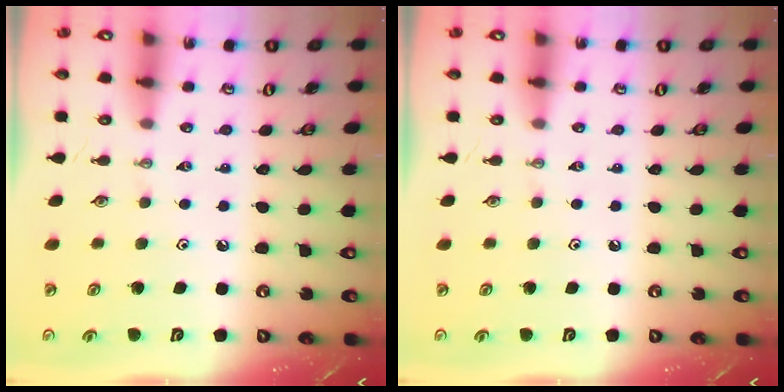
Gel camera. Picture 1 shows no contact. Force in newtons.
{"total": 0.0}